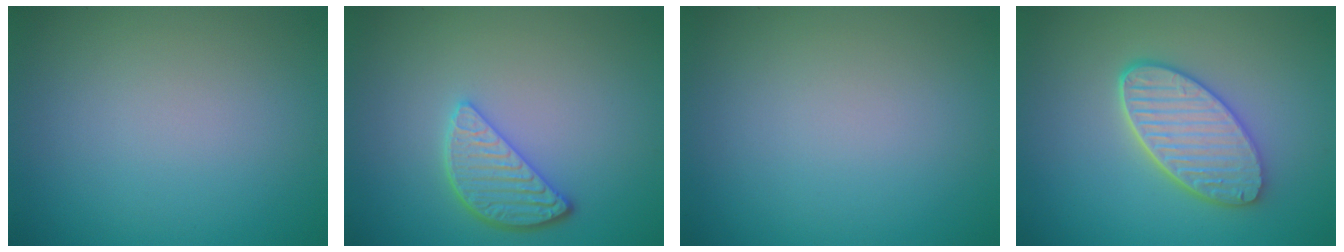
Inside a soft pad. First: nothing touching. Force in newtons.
{"total": 3.3, "press": 3.0, "slide": 1.5}
{"total": 0.0}
{"total": 5.3, "press": 4.4, "slide": 3.0}